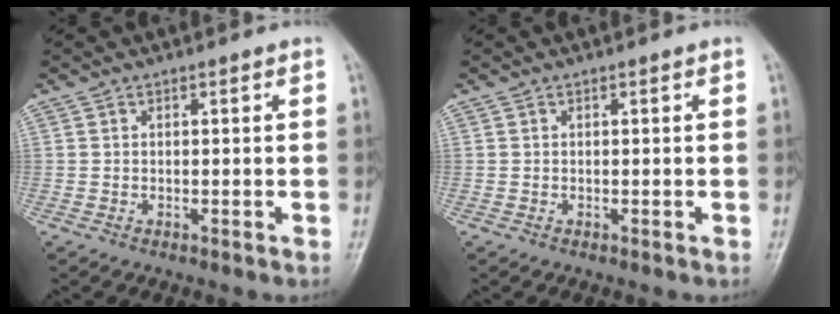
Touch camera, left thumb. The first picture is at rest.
{"total": 0.0}